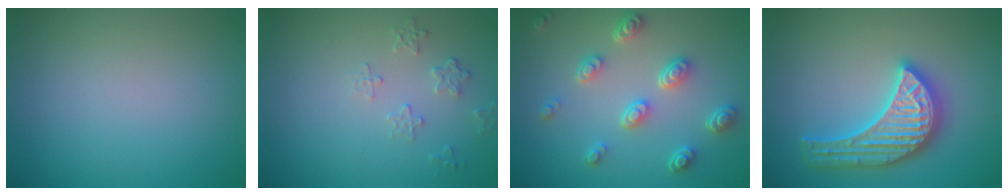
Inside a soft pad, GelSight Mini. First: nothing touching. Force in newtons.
{"total": 1.6, "press": 0.9, "slide": 1.4}
{"total": 4.5, "press": 3.4, "slide": 2.9}
{"total": 5.6, "press": 5.6, "slide": 0.7}